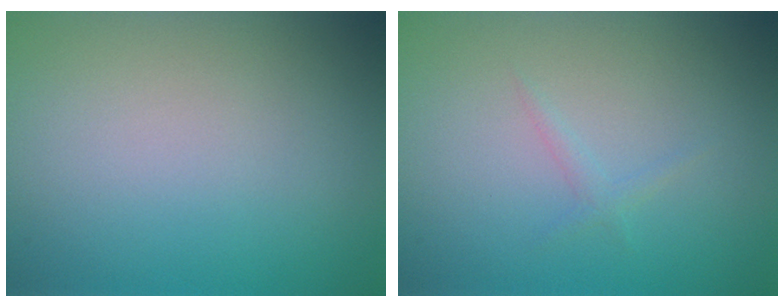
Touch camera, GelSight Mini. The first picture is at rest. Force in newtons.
{"total": 0.7, "press": 0.7, "slide": 0.1}